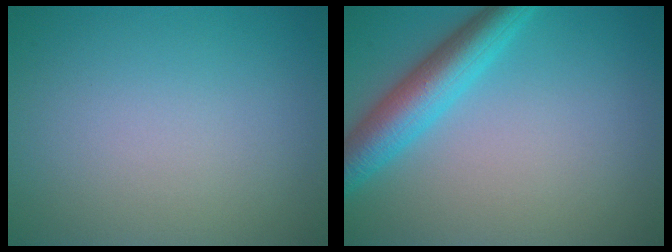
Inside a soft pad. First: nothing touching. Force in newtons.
{"total": 5.3, "press": 5.3, "slide": 0.2}